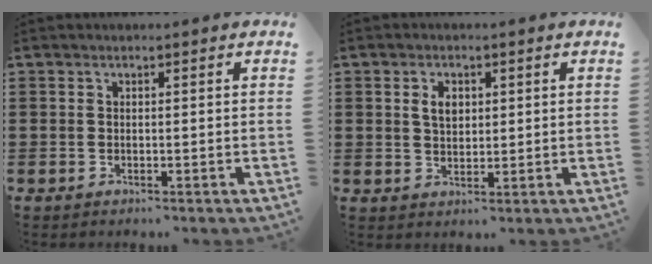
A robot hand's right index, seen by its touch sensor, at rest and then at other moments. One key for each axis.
{"total": 3.1, "fx": 0.9, "fy": 2.0, "fz": 2.2, "tx": -0.049, "ty": 0.010, "tz": 0.016}